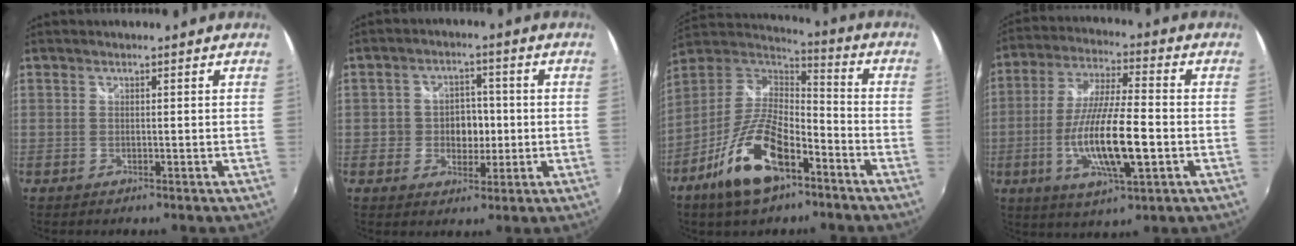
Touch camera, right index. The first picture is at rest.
{"total": 6.0, "force": [-0.9, 5.0, 3.1], "torque": [-0.051, 0.008, -0.011]}
{"total": 17.7, "force": [-9.6, 7.4, 13.0], "torque": [-0.267, -0.021, -0.176]}
{"total": 15.4, "force": [-4.0, 3.0, 14.6], "torque": [-0.289, -0.015, -0.071]}